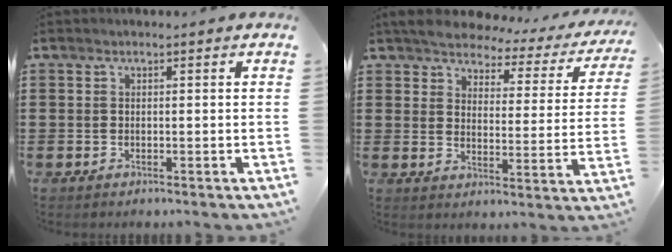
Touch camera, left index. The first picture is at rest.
{"total": 4.4, "force": [4.3, 0.7, 0.8], "torque": [-0.044, -0.031, 0.070]}